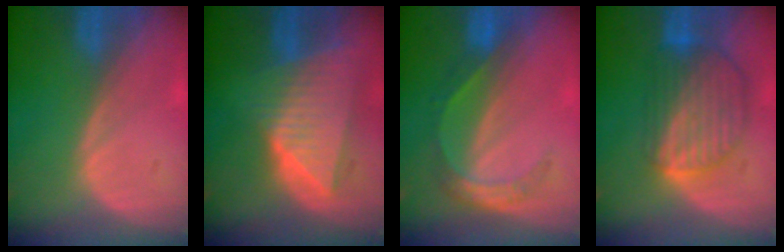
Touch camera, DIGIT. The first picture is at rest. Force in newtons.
{"total": 9.1, "press": 8.2, "slide": 4.1}
{"total": 5.7, "press": 4.8, "slide": 3.0}
{"total": 8.7, "press": 7.7, "slide": 4.1}